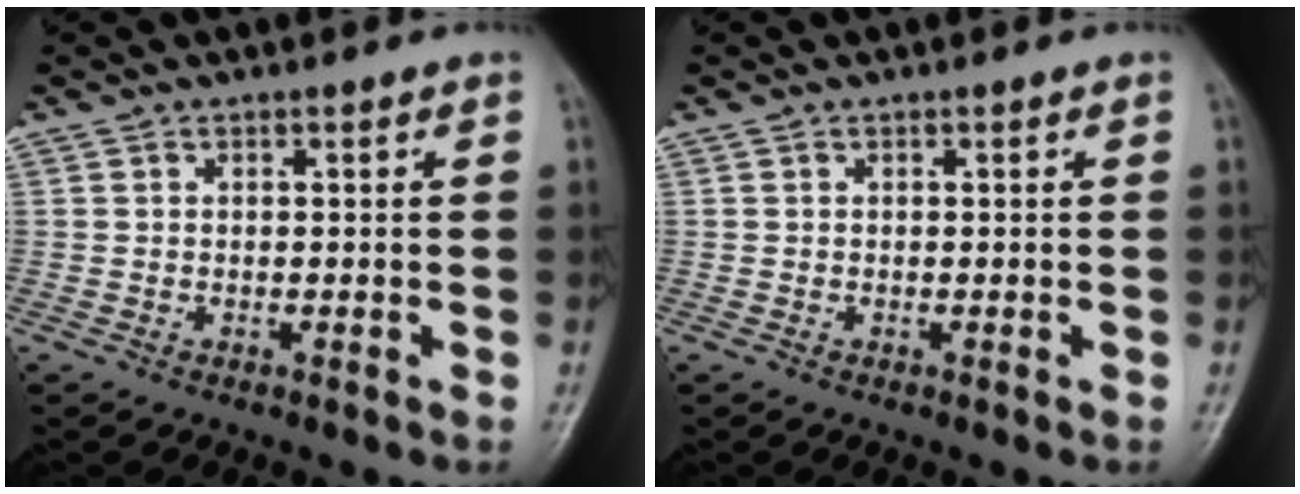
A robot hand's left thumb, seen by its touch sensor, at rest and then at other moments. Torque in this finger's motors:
{"motor_torque": [0.00, 0.00, 0.00, 0.00, 0.00]}